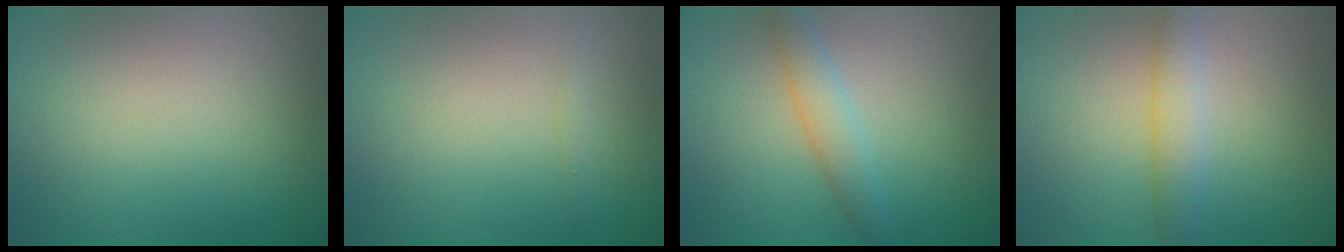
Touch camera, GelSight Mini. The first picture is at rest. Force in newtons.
{"total": 0.6, "press": 0.6, "slide": 0.0}
{"total": 2.7, "press": 2.7, "slide": 0.1}
{"total": 2.9, "press": 2.9, "slide": 0.1}